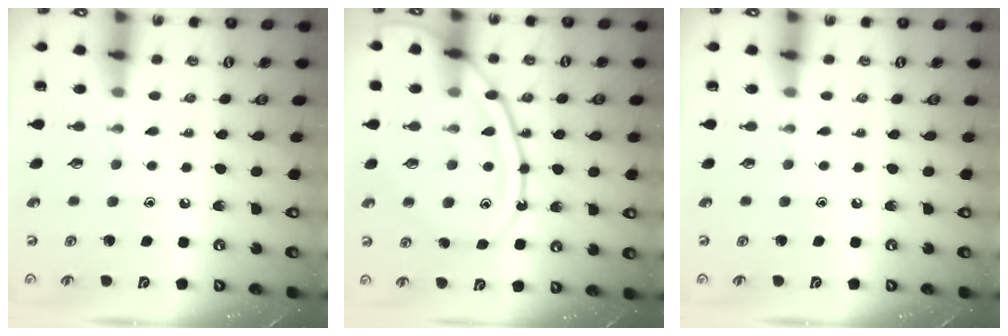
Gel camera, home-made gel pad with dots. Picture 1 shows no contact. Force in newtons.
{"total": 16.8, "press": 16.8, "slide": 1.5}
{"total": 0.0}